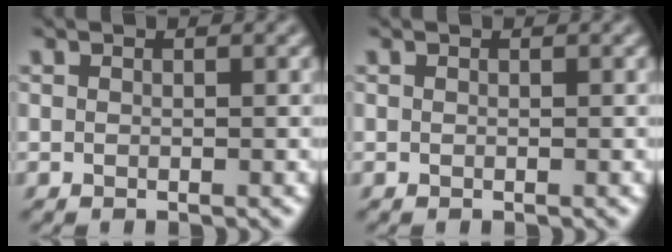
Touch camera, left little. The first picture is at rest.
{"total": 0.0}